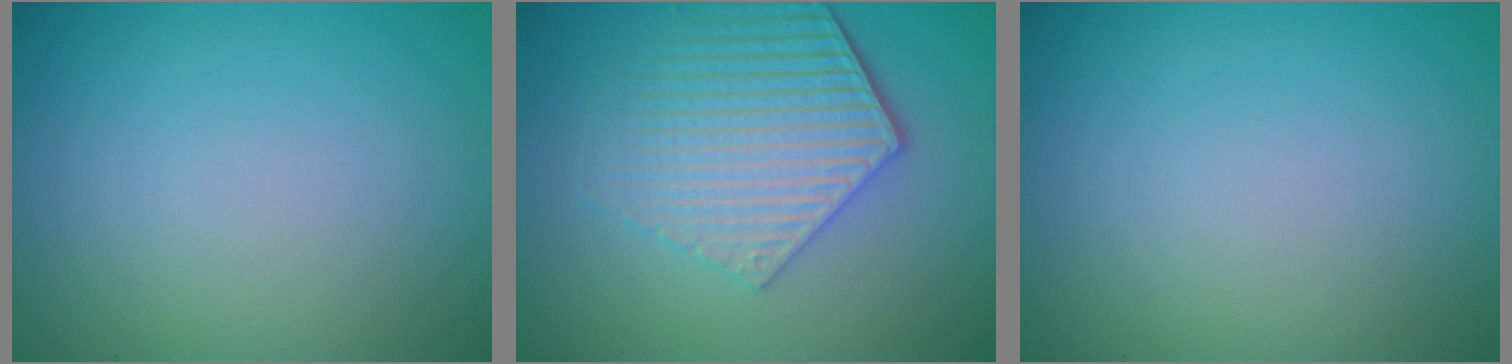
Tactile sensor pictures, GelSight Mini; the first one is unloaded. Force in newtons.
{"total": 5.5, "press": 4.3, "slide": 3.5}
{"total": 0.0}